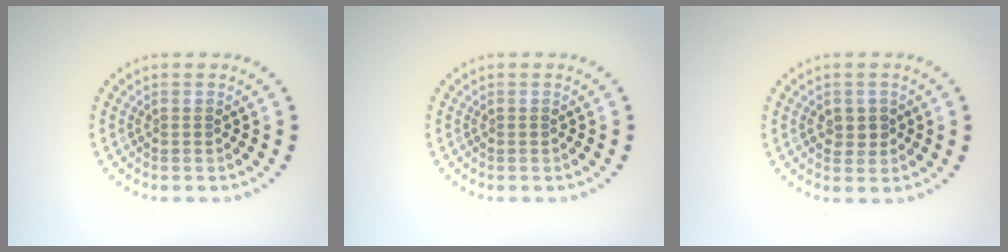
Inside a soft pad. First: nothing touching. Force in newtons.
{"total": 0.0}
{"total": 1.5, "press": 1.4, "slide": 0.2}